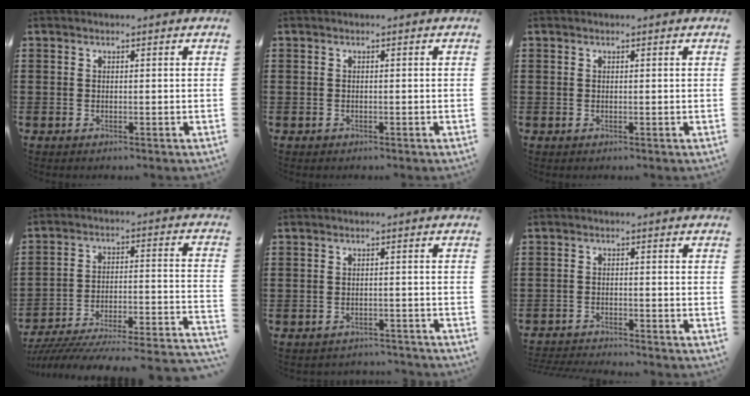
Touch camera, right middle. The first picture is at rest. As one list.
[{"total": 0.5, "force": [-0.4, 0.3, 0.0], "torque": [0.001, 0.005, -0.011]}, {"total": 0.0}, {"total": 3.8, "force": [-3.4, 0.2, 1.8], "torque": [-0.031, -0.026, -0.075]}, {"total": 2.0, "force": [-2.0, 0.3, -0.1], "torque": [-0.006, 0.001, -0.044]}, {"total": 2.6, "force": [-2.6, 0.1, -0.1], "torque": [-0.005, 0.000, -0.056]}]